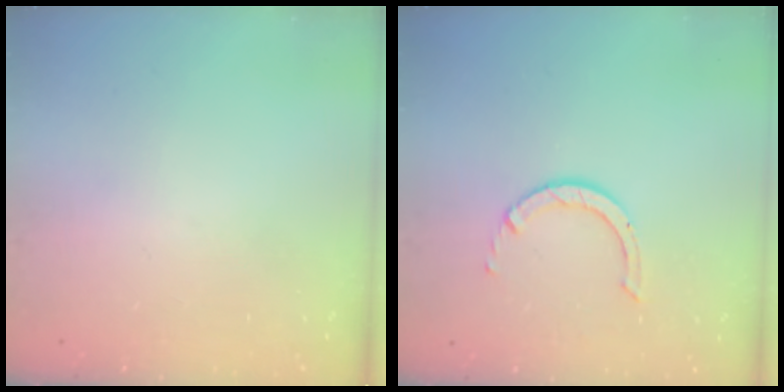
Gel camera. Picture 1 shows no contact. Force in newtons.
{"total": 3.5, "press": 3.5, "slide": 0.5}